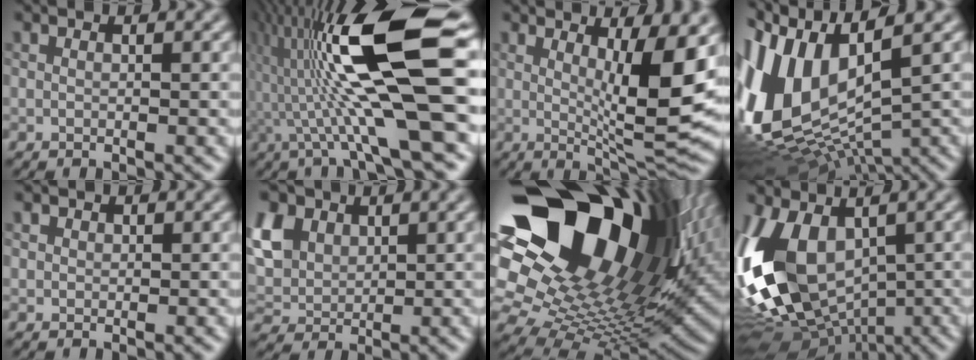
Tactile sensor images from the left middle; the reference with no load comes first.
{"total": 12.2, "force": [-1.0, 1.8, 12.0], "torque": [-0.222, 0.028, -0.014]}
{"total": 8.1, "force": [1.2, 1.8, 7.8], "torque": [-0.125, -0.016, 0.031]}
{"total": 13.6, "force": [1.5, 7.4, 11.3], "torque": [-0.261, 0.014, 0.032]}
{"total": 0.9, "force": [0.6, 0.7, 0.0], "torque": [-0.011, -0.003, 0.028]}
{"total": 4.5, "force": [1.8, 3.4, 2.4], "torque": [-0.082, 0.015, 0.038]}
{"total": 21.1, "force": [7.3, 13.1, 14.9], "torque": [-0.280, 0.015, 0.151]}
{"total": 12.7, "force": [-2.2, 7.4, 10.1], "torque": [-0.219, -0.003, -0.043]}